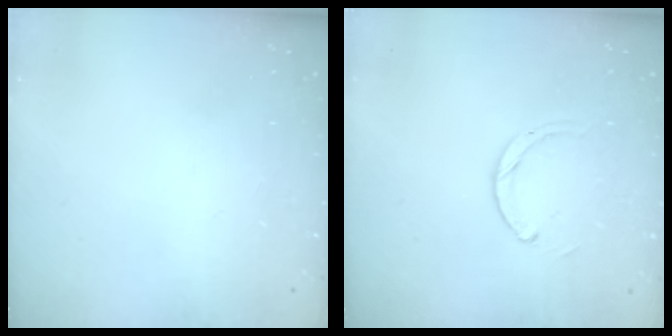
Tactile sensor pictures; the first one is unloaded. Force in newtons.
{"total": 2.3, "press": 2.3, "slide": 0.3}